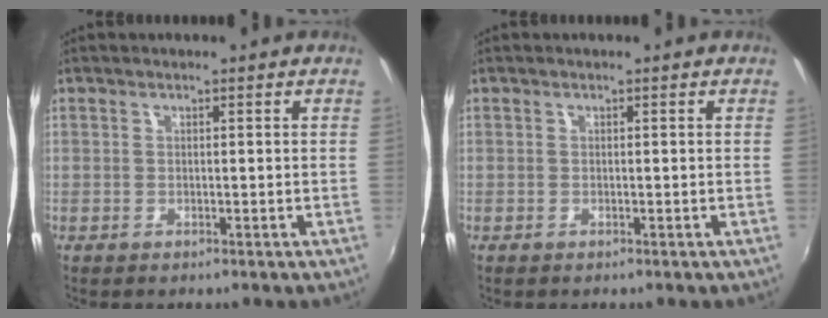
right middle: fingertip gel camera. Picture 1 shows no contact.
{"total": 0.0}